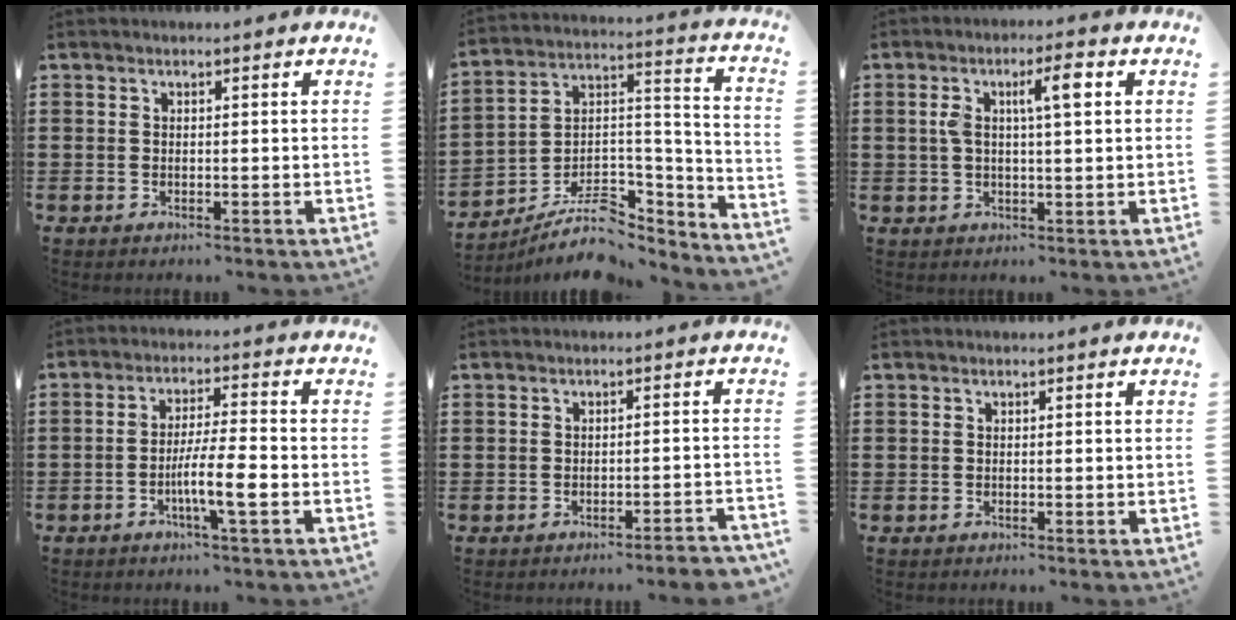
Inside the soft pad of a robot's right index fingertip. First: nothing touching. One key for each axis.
{"total": 9.0, "fx": -5.6, "fy": 5.0, "fz": 4.9, "tx": -0.090, "ty": 0.006, "tz": -0.099}
{"total": 5.8, "fx": 1.6, "fy": 1.4, "fz": 5.4, "tx": -0.100, "ty": 0.007, "tz": 0.020}
{"total": 6.9, "fx": -2.4, "fy": 0.4, "fz": 6.5, "tx": -0.121, "ty": -0.009, "tz": -0.046}
{"total": 2.1, "fx": -1.9, "fy": -0.2, "fz": 0.8, "tx": -0.016, "ty": -0.003, "tz": -0.039}
{"total": 0.0}